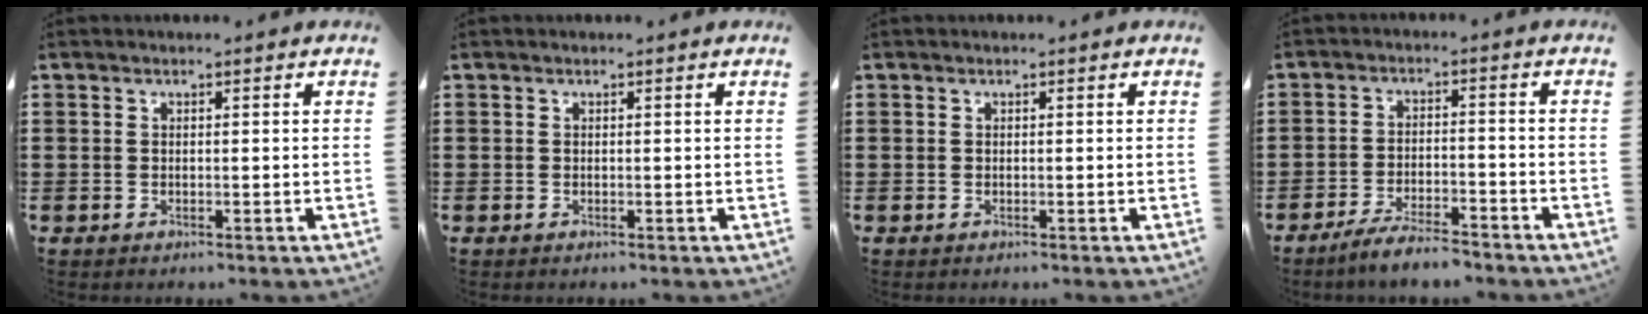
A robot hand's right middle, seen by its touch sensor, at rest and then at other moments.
{"total": 0.0}
{"total": 0.0}
{"total": 4.8, "force": [-4.4, 0.3, 2.0], "torque": [-0.048, -0.005, -0.087]}